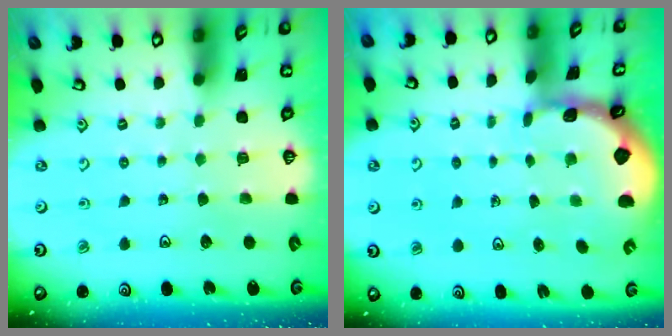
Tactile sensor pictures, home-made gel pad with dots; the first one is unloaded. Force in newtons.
{"total": 1.0, "press": 1.0, "slide": 0.1}